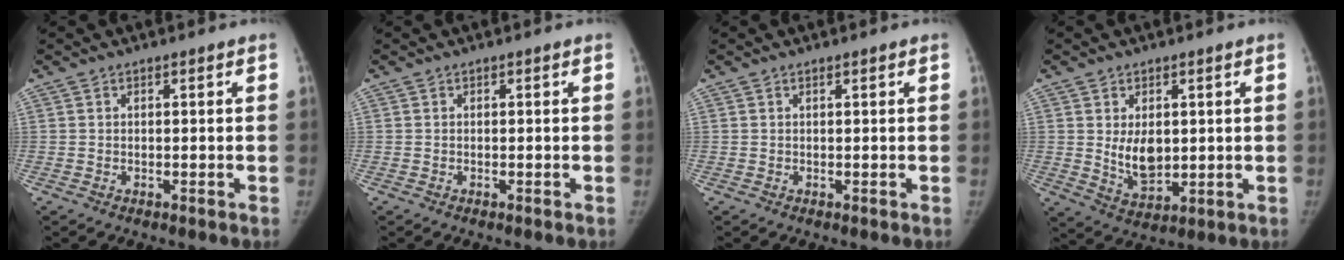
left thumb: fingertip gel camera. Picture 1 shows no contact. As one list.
[{"total": 0.0}, {"total": 0.0}, {"total": 7.2, "force": [1.0, 4.6, 5.5], "torque": [-0.069, -0.019, 0.031]}]